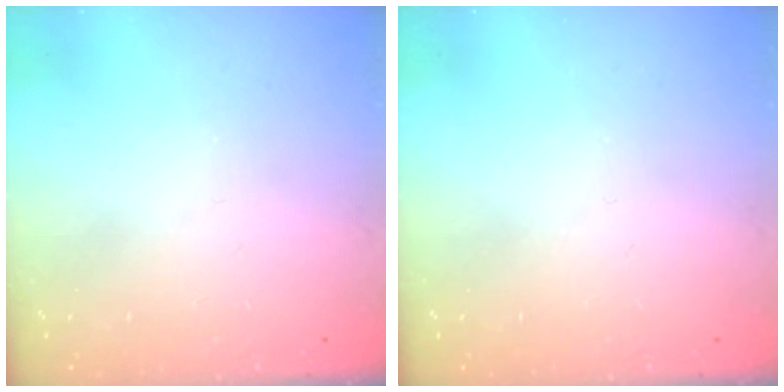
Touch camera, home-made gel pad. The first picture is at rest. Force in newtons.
{"total": 0.0}